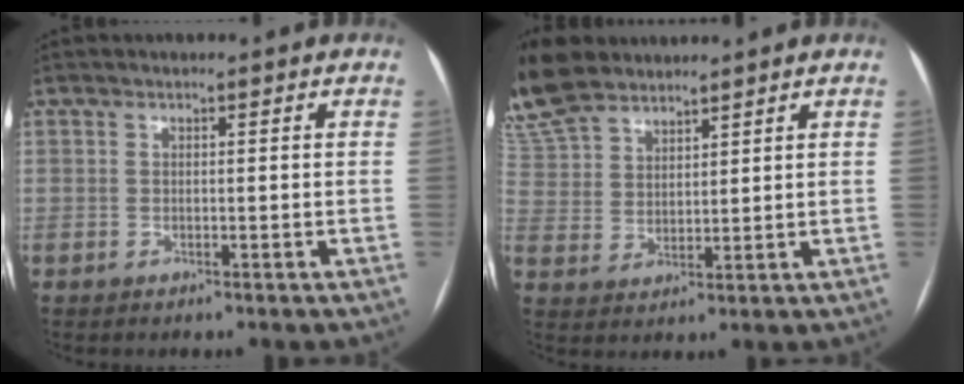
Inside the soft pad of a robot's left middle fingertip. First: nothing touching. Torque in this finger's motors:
{"motor_torque": [0.36, -0.36, 1.05, 0.21]}